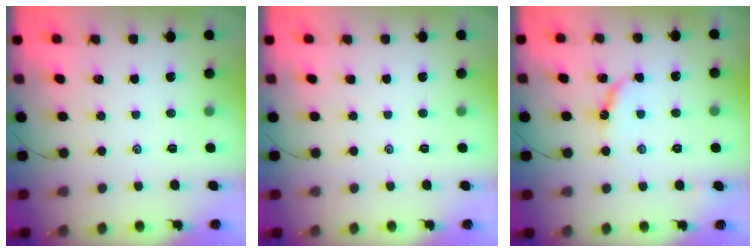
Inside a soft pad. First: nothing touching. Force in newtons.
{"total": 0.0}
{"total": 8.0, "press": 8.0, "slide": 0.7}